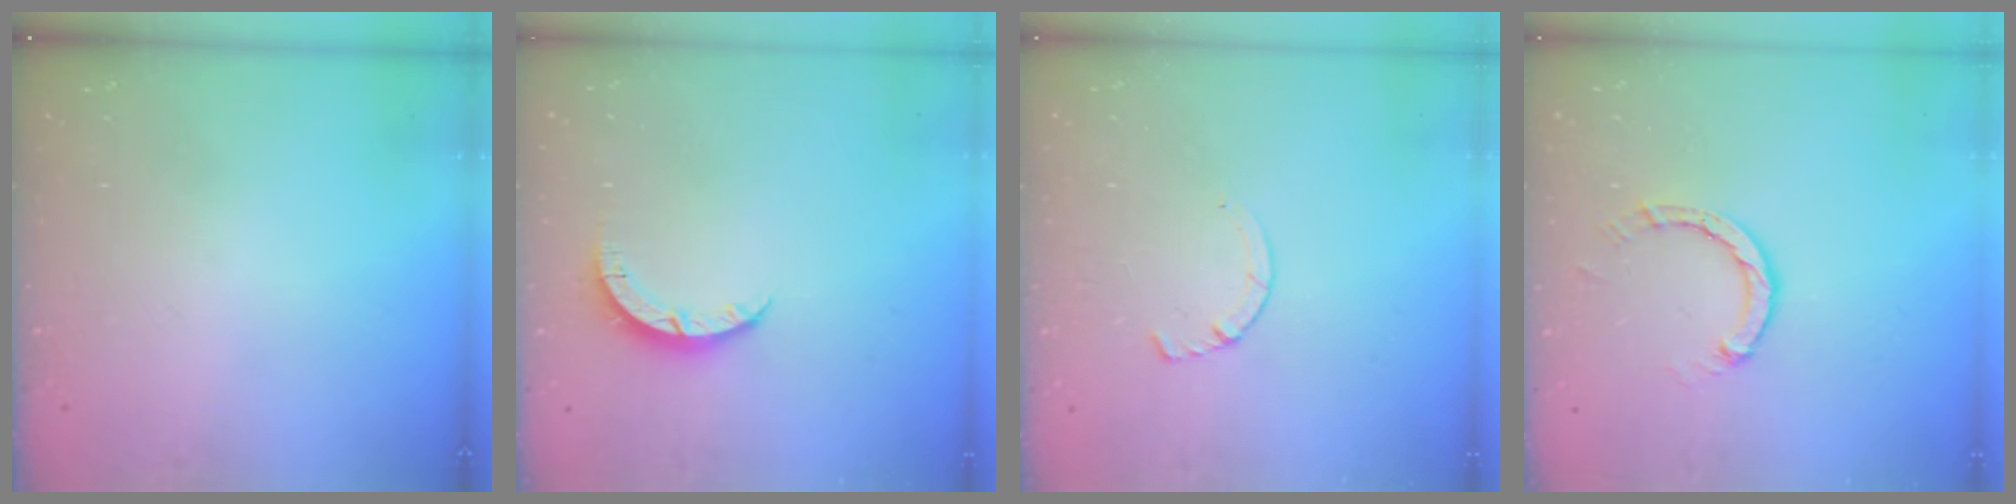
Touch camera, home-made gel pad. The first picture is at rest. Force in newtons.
{"total": 3.5, "press": 3.5, "slide": 0.3}
{"total": 2.9, "press": 2.9, "slide": 0.4}
{"total": 3.0, "press": 3.0, "slide": 0.3}